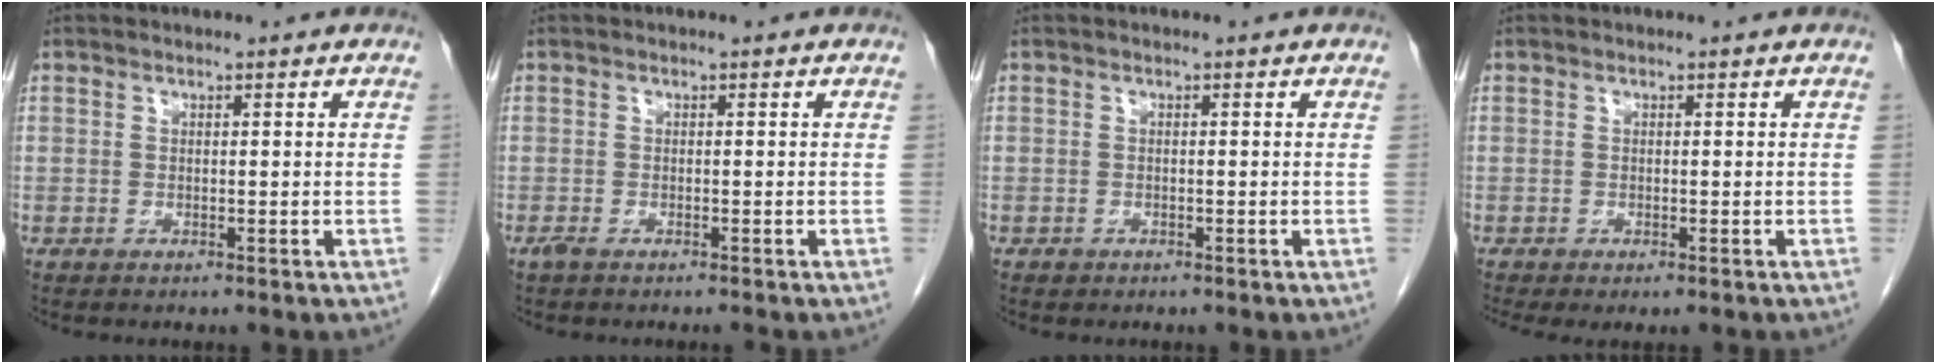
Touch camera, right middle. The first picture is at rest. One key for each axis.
{"total": 1.5, "fx": -1.3, "fy": 0.1, "fz": 0.8, "tx": -0.015, "ty": -0.004, "tz": -0.022}
{"total": 0.6, "fx": -0.4, "fy": 0.5, "fz": 0.0, "tx": -0.007, "ty": 0.002, "tz": -0.006}
{"total": 2.7, "fx": -2.1, "fy": 0.8, "fz": 1.6, "tx": -0.016, "ty": -0.009, "tz": -0.030}